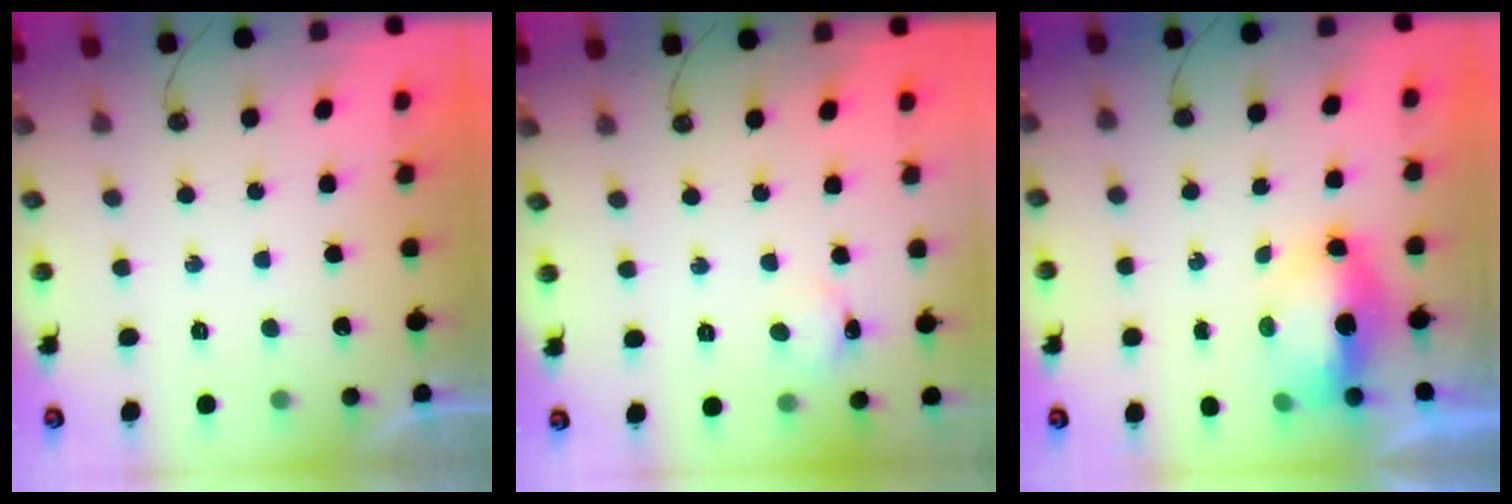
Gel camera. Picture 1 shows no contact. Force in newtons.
{"total": 2.2, "press": 2.2, "slide": 0.3}
{"total": 8.0, "press": 7.9, "slide": 1.3}